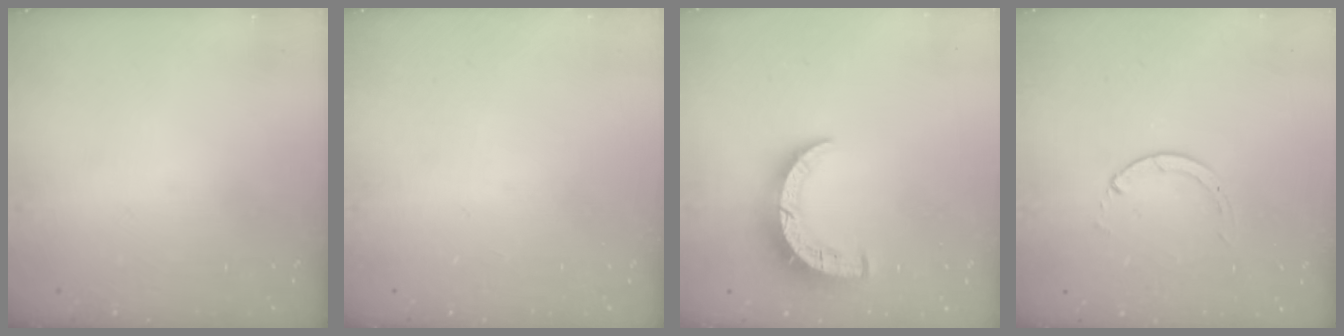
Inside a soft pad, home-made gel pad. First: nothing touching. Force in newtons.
{"total": 0.0}
{"total": 8.0, "press": 8.0, "slide": 0.3}
{"total": 1.3, "press": 1.3, "slide": 0.2}